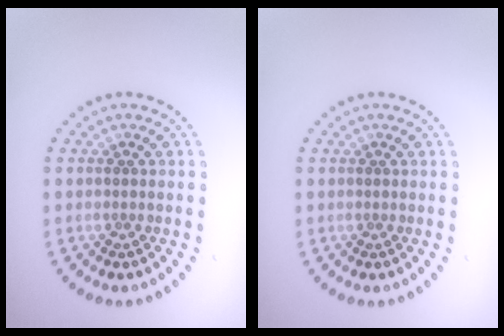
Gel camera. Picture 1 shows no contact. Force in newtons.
{"total": 0.0}